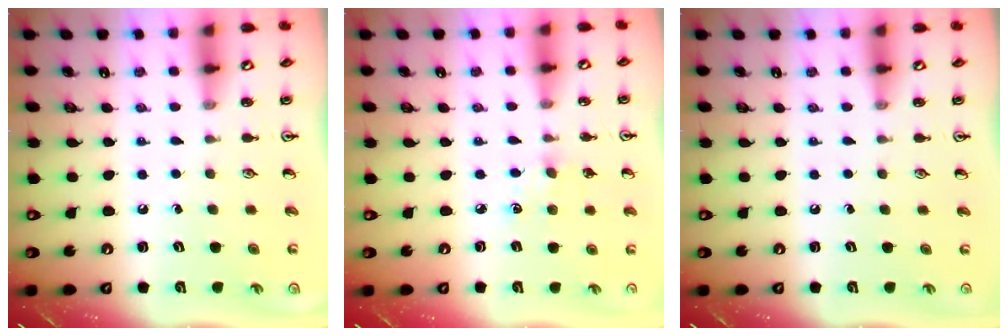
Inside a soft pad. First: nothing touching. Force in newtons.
{"total": 5.4, "press": 5.3, "slide": 0.8}
{"total": 0.0}